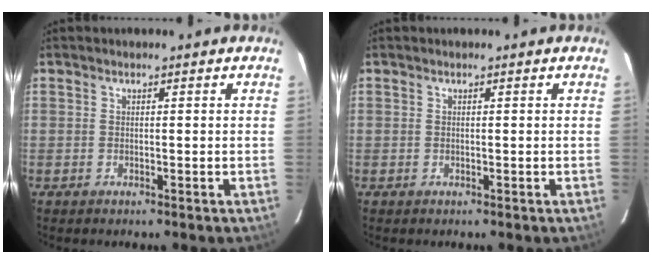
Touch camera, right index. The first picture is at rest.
{"total": 0.0}